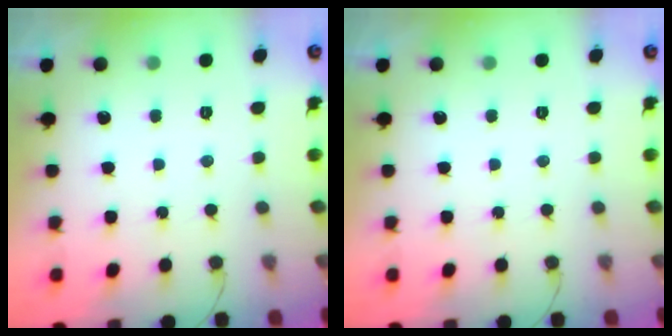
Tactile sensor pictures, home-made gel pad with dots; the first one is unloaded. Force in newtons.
{"total": 0.0}